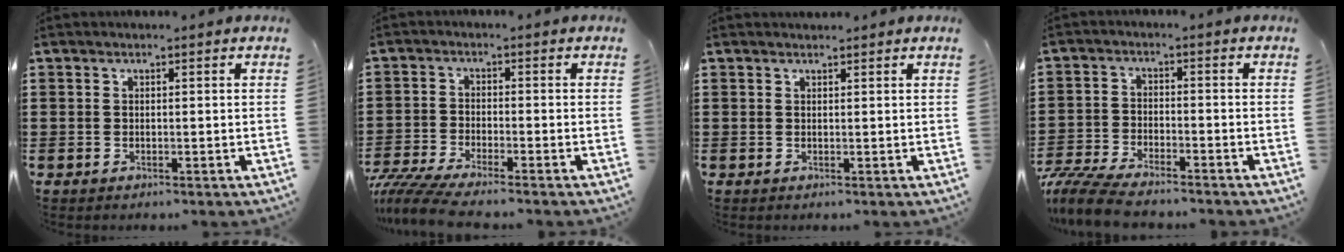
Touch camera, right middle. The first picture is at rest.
{"total": 4.5, "force": [-4.2, -0.1, 1.7], "torque": [-0.059, -0.020, -0.090]}
{"total": 0.7, "force": [0.6, 0.2, -0.1], "torque": [0.008, -0.003, 0.011]}
{"total": 6.1, "force": [-5.7, 0.8, 2.0], "torque": [-0.063, -0.005, -0.117]}